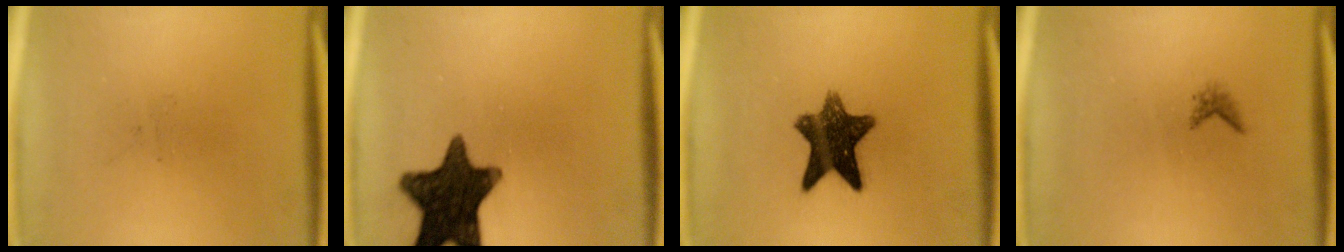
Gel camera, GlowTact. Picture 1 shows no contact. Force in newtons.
{"total": 15.3}
{"total": 10.9}
{"total": 0.9}